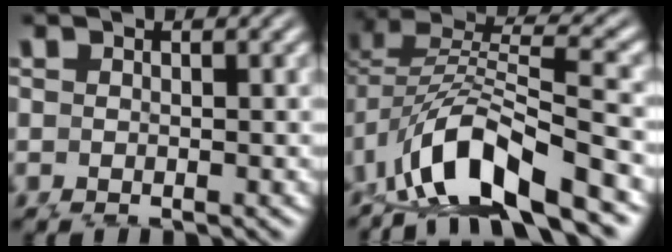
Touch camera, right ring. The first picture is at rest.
{"total": 6.5, "force": [-1.7, 3.6, 5.2], "torque": [-0.106, -0.017, -0.018]}